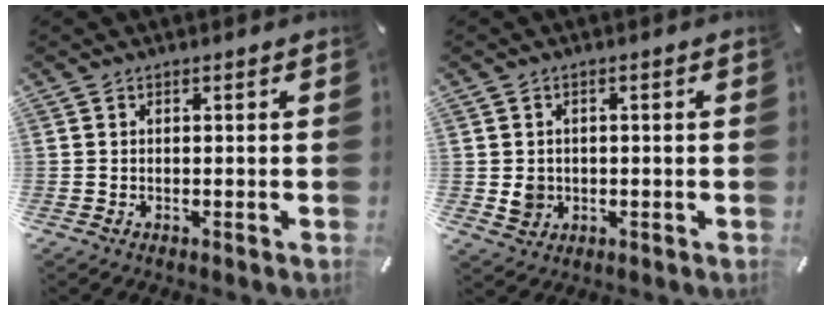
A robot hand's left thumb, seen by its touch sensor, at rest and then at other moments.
{"total": 3.8, "force": [-0.3, 3.5, 1.3], "torque": [-0.008, 0.000, -0.007]}